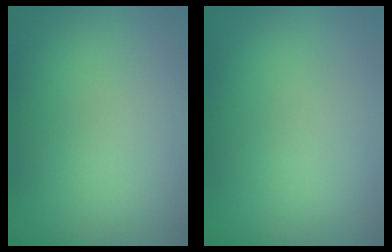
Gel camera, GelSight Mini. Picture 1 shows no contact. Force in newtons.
{"total": 0.0}